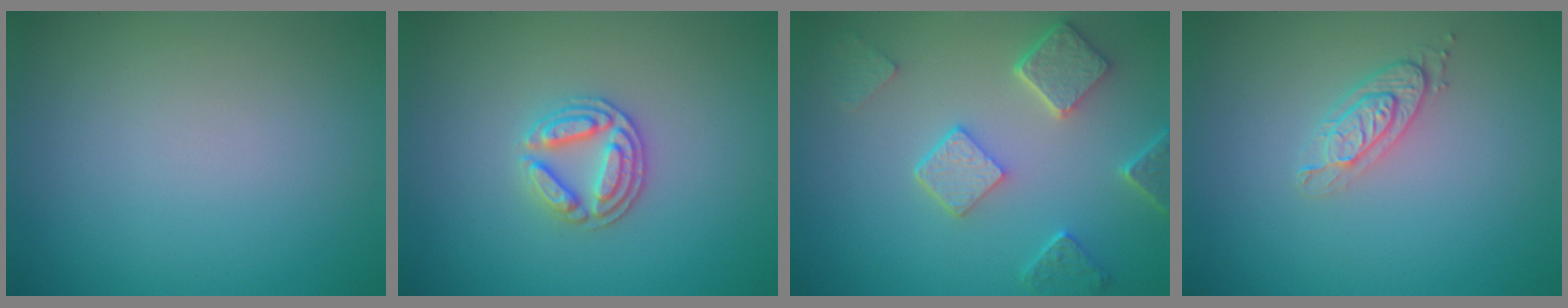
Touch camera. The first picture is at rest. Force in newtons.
{"total": 3.1, "press": 2.9, "slide": 1.1}
{"total": 4.8, "press": 3.7, "slide": 2.9}
{"total": 2.1, "press": 1.9, "slide": 0.8}